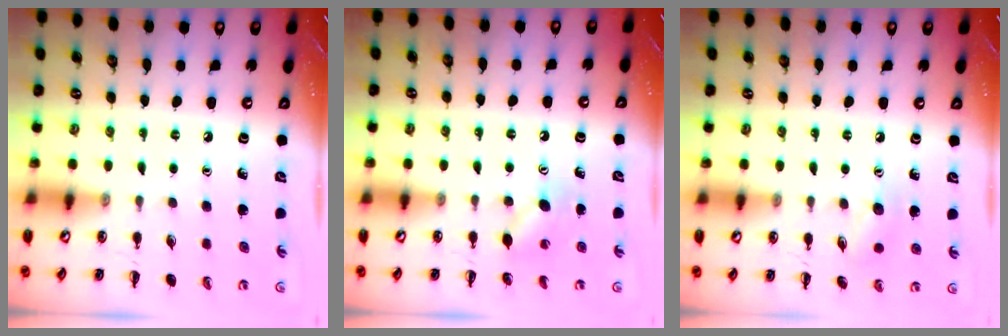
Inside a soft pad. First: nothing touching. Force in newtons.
{"total": 4.2, "press": 4.1, "slide": 0.9}
{"total": 7.5, "press": 7.4, "slide": 1.1}